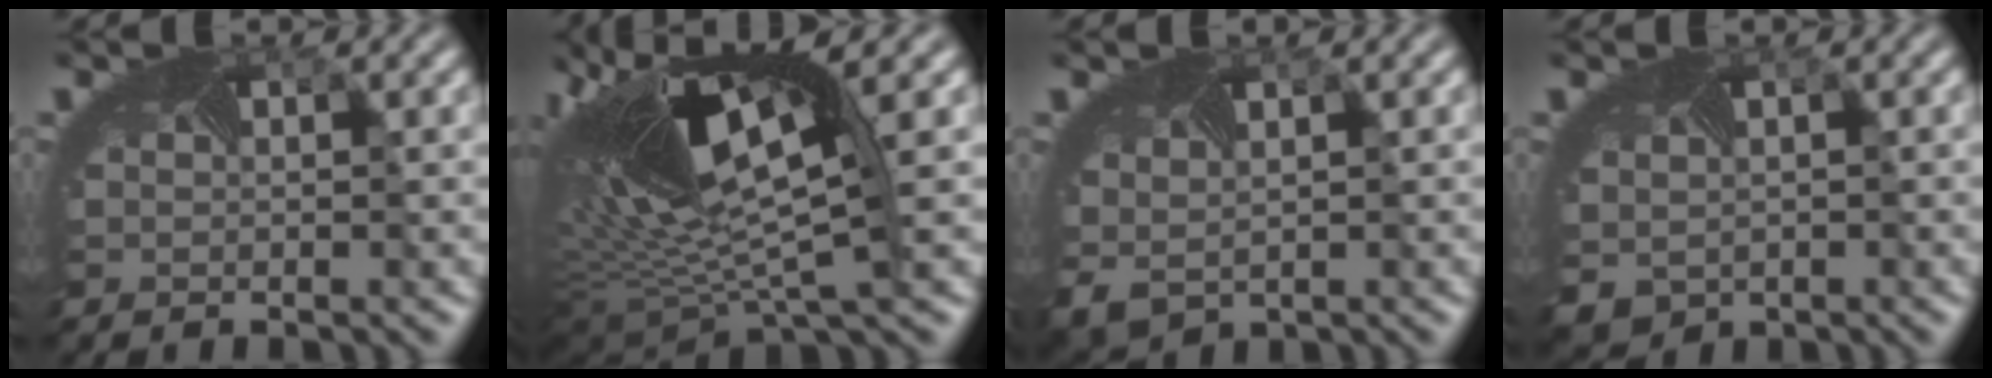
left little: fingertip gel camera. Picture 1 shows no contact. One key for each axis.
{"total": 12.8, "fx": 2.0, "fy": 4.3, "fz": 11.9, "tx": -0.249, "ty": -0.012, "tz": 0.069}
{"total": 2.9, "fx": -0.3, "fy": 2.2, "fz": 1.9, "tx": -0.076, "ty": -0.011, "tz": 0.030}
{"total": 2.9, "fx": -0.8, "fy": 2.4, "fz": 1.4, "tx": -0.056, "ty": -0.013, "tz": 0.015}